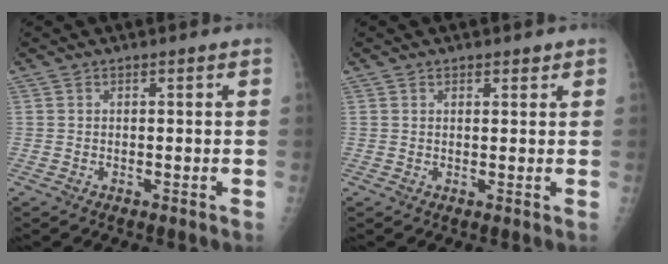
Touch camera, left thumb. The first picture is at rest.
{"total": 1.5, "force": [1.0, 0.8, 0.7], "torque": [-0.001, -0.005, 0.011]}